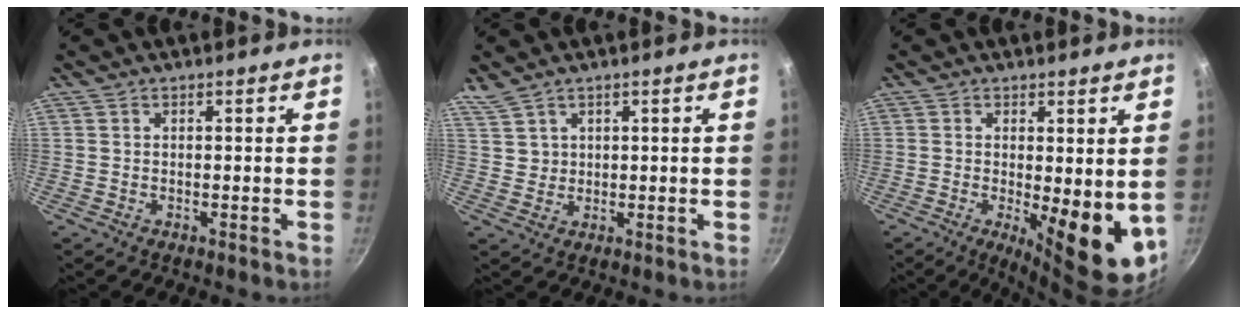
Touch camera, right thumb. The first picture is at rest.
{"total": 3.4, "force": [2.8, 1.6, 1.1], "torque": [-0.019, 0.000, 0.067]}
{"total": 11.9, "force": [-1.4, 4.0, 11.1], "torque": [-0.131, -0.015, -0.006]}